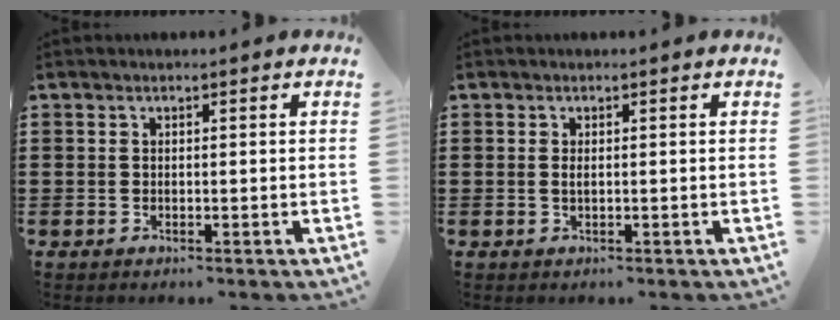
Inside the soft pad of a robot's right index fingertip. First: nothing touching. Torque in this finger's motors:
{"motor_torque": [0.36, -0.08, 0.00, 0.00]}